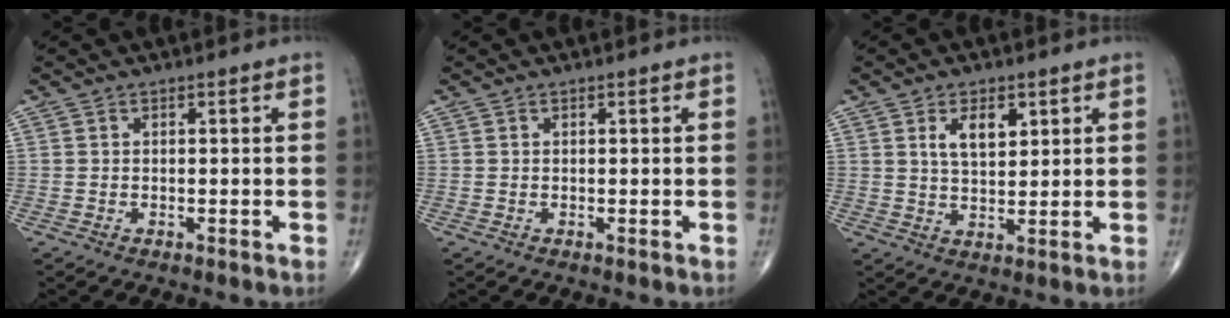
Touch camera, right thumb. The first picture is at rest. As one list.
[{"total": 0.0}, {"total": 5.8, "force": [2.4, 3.0, 4.3], "torque": [-0.060, -0.017, 0.045]}]